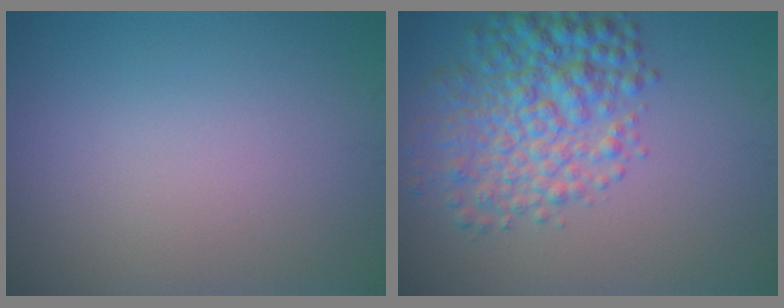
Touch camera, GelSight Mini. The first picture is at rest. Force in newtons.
{"total": 6.1, "press": 6.1, "slide": 0.1}